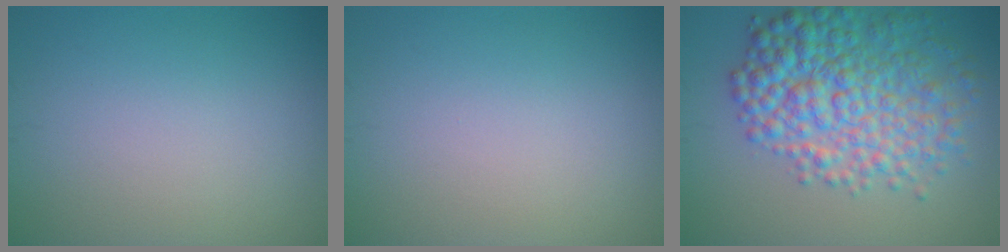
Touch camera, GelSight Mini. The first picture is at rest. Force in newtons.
{"total": 0.0}
{"total": 7.9, "press": 7.9, "slide": 0.1}